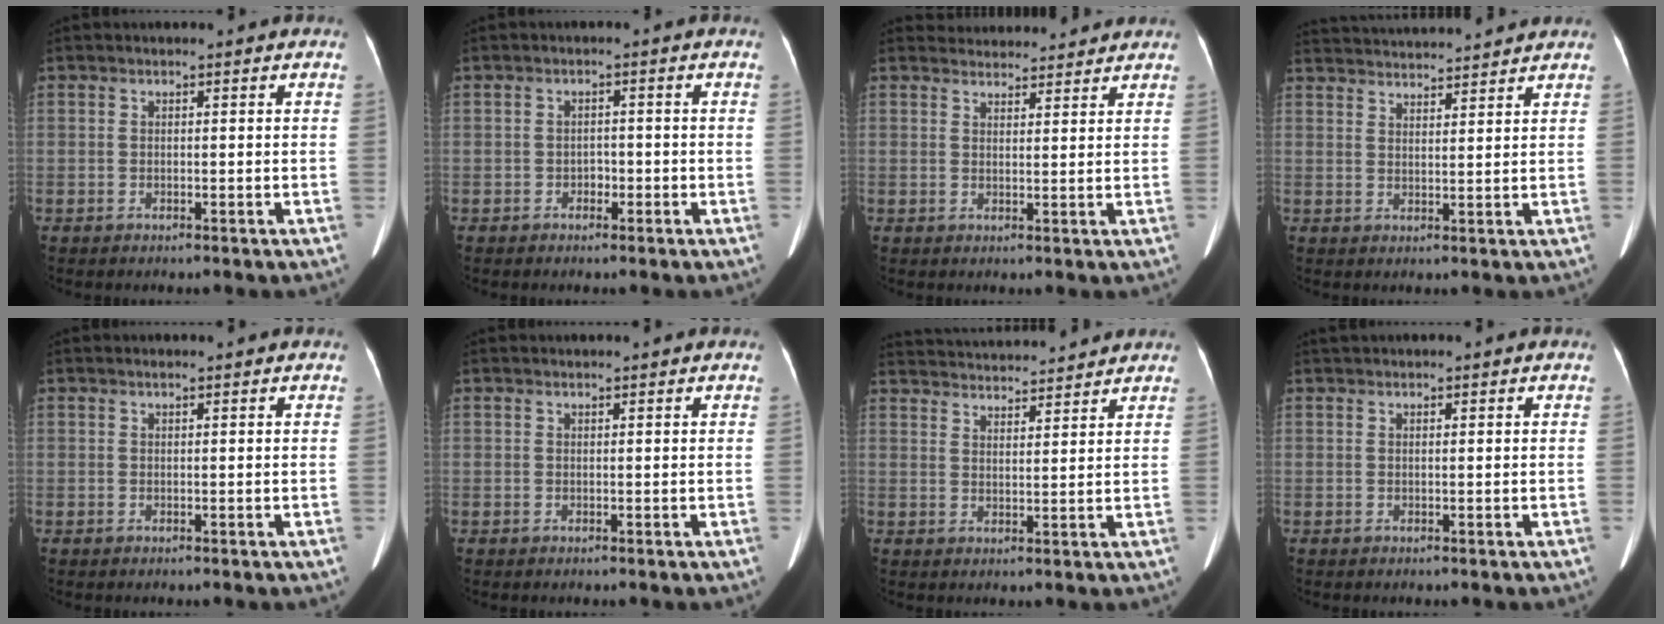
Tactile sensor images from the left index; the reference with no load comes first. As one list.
[{"total": 1.5, "force": [-1.2, 0.8, 0.5], "torque": [0.001, -0.002, -0.016]}, {"total": 8.0, "force": [7.7, 1.6, 1.0], "torque": [-0.004, 0.012, 0.095]}, {"total": 13.2, "force": [12.6, 0.6, 3.9], "torque": [-0.071, 0.023, 0.188]}, {"total": 1.1, "force": [0.9, -0.1, 0.6], "torque": [-0.010, 0.006, 0.015]}, {"total": 2.0, "force": [1.9, 0.0, 0.7], "torque": [-0.009, 0.008, 0.021]}, {"total": 15.2, "force": [14.6, 1.5, 4.2], "torque": [-0.073, 0.027, 0.214]}, {"total": 2.3, "force": [2.0, 0.0, 1.2], "torque": [-0.013, 0.021, 0.031]}]